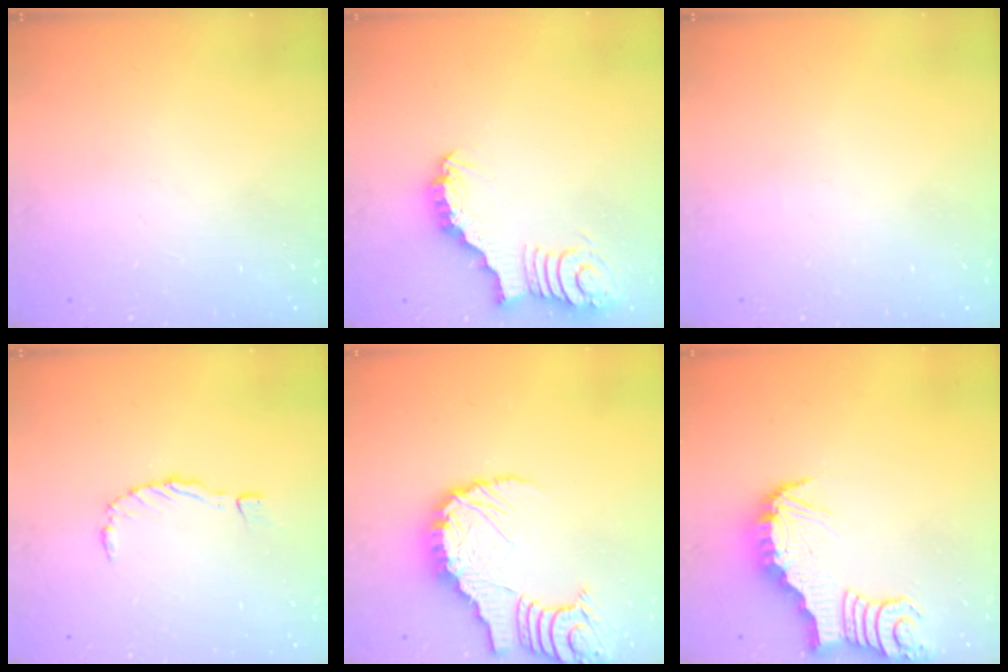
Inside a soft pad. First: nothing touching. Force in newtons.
{"total": 3.2, "press": 3.2, "slide": 0.1}
{"total": 0.0}
{"total": 0.0}
{"total": 11.8, "press": 11.7, "slide": 1.5}
{"total": 3.4, "press": 3.4, "slide": 0.1}